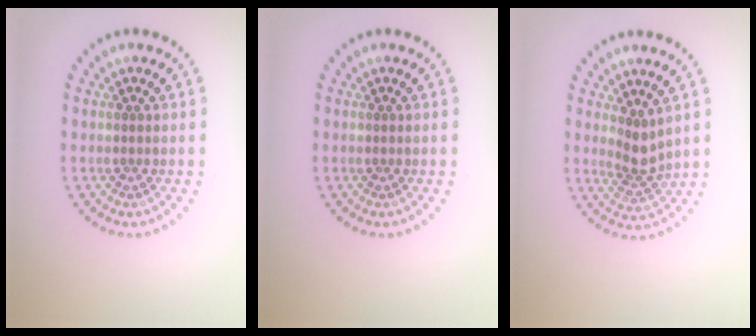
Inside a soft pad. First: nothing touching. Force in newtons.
{"total": 0.0}
{"total": 2.5, "press": 1.9, "slide": 1.6}